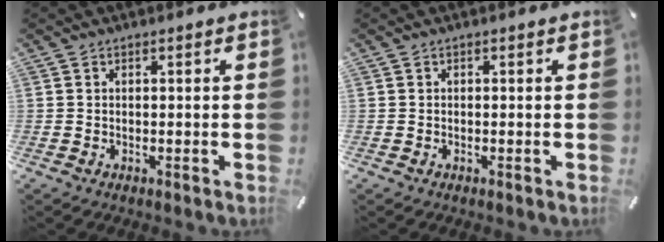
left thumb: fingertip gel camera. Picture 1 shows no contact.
{"total": 0.0}